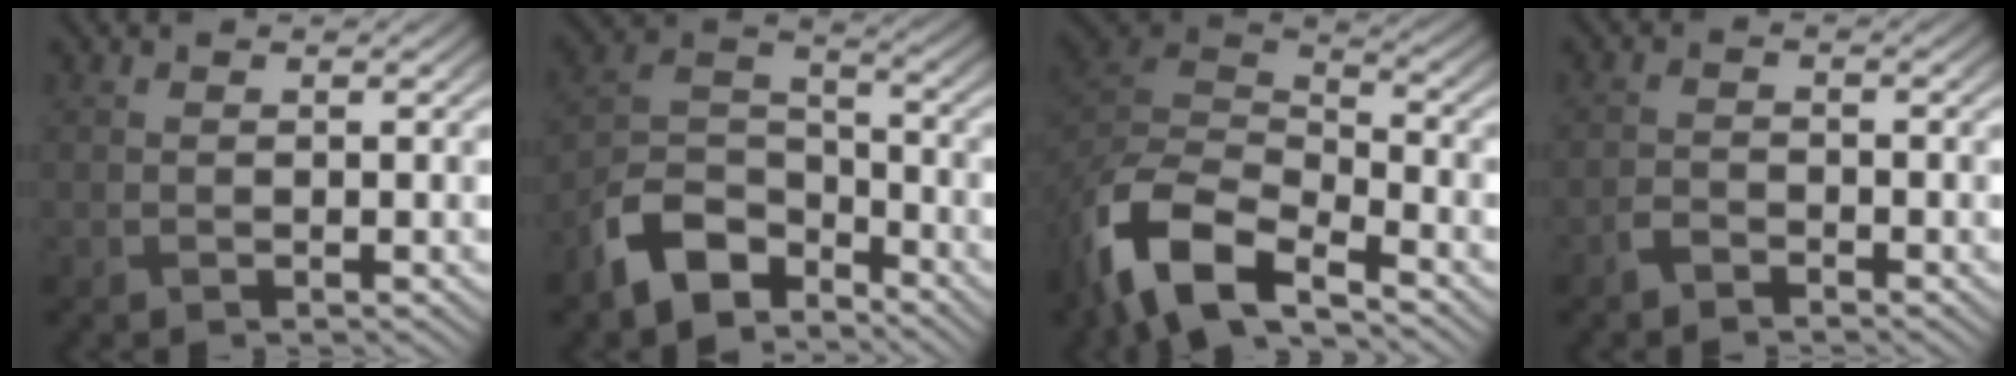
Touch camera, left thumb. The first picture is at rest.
{"total": 9.6, "force": [-6.8, 5.0, 4.6], "torque": [-0.093, -0.009, -0.150]}
{"total": 12.2, "force": [-7.9, 5.4, 7.5], "torque": [-0.174, -0.022, -0.154]}
{"total": 1.6, "force": [-1.4, 0.6, 0.5], "torque": [-0.012, 0.004, -0.034]}